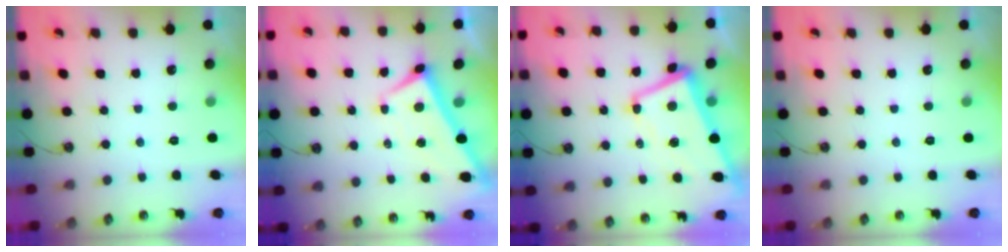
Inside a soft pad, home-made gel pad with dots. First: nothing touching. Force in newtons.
{"total": 2.7, "press": 2.6, "slide": 0.3}
{"total": 2.3, "press": 2.0, "slide": 1.0}
{"total": 0.0}